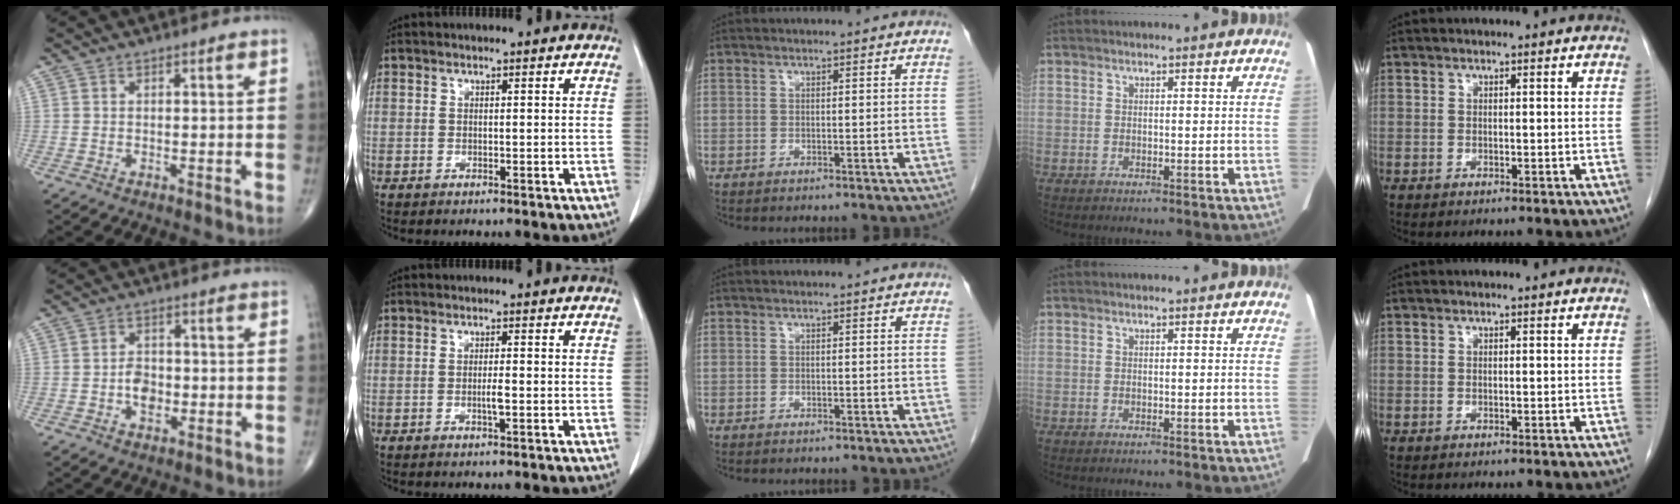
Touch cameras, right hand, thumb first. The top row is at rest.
{"thumb": {"total": 4.6, "force": [-1.0, 3.2, 3.2], "torque": [-0.035, 0.008, -0.020]}, "index": {"total": 1.7, "force": [-0.4, 0.1, 1.6], "torque": [-0.033, -0.002, -0.007]}}